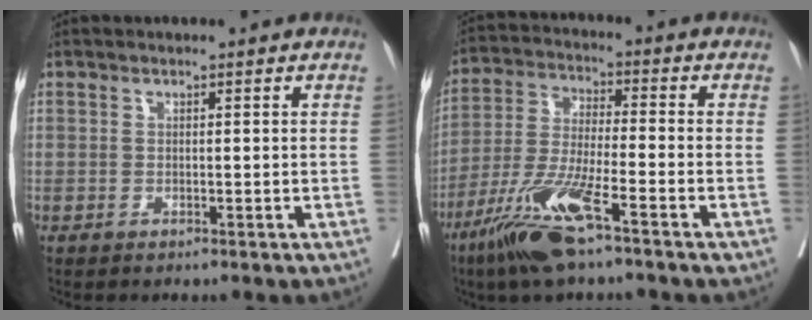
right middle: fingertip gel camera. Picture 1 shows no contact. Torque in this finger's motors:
{"motor_torque": [1.31, -0.83, 0.25, 0.08]}